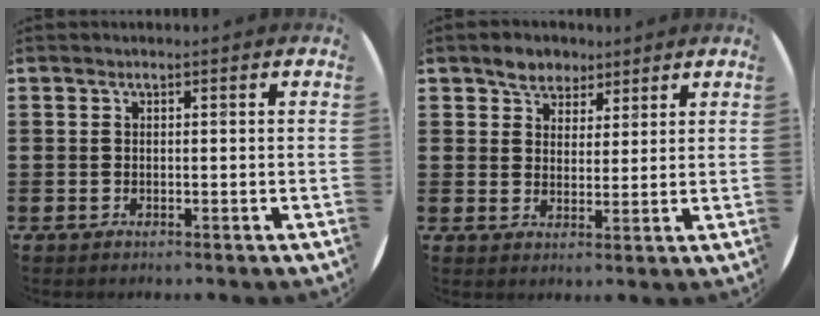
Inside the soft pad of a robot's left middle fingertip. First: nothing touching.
{"total": 3.8, "force": [3.0, 2.3, 0.0], "torque": [-0.012, 0.006, 0.058]}